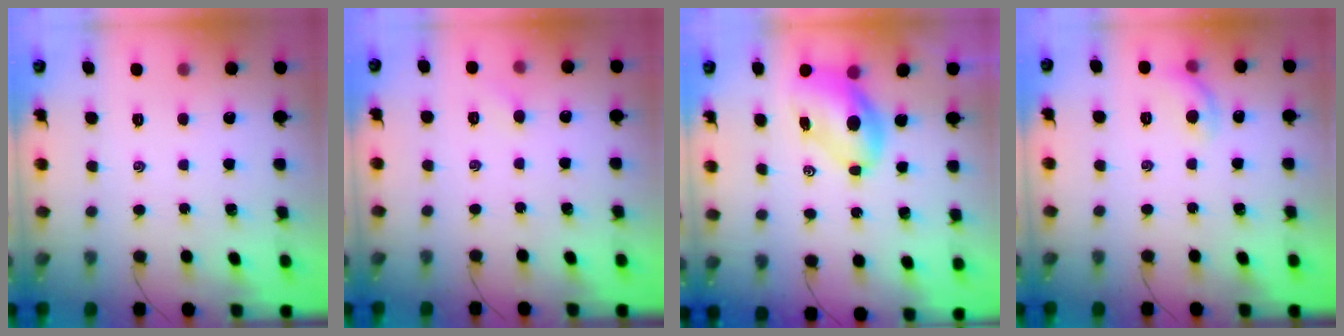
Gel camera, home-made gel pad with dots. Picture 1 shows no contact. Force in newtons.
{"total": 3.4, "press": 3.2, "slide": 1.0}
{"total": 8.4, "press": 8.1, "slide": 2.0}
{"total": 6.9, "press": 6.8, "slide": 0.9}